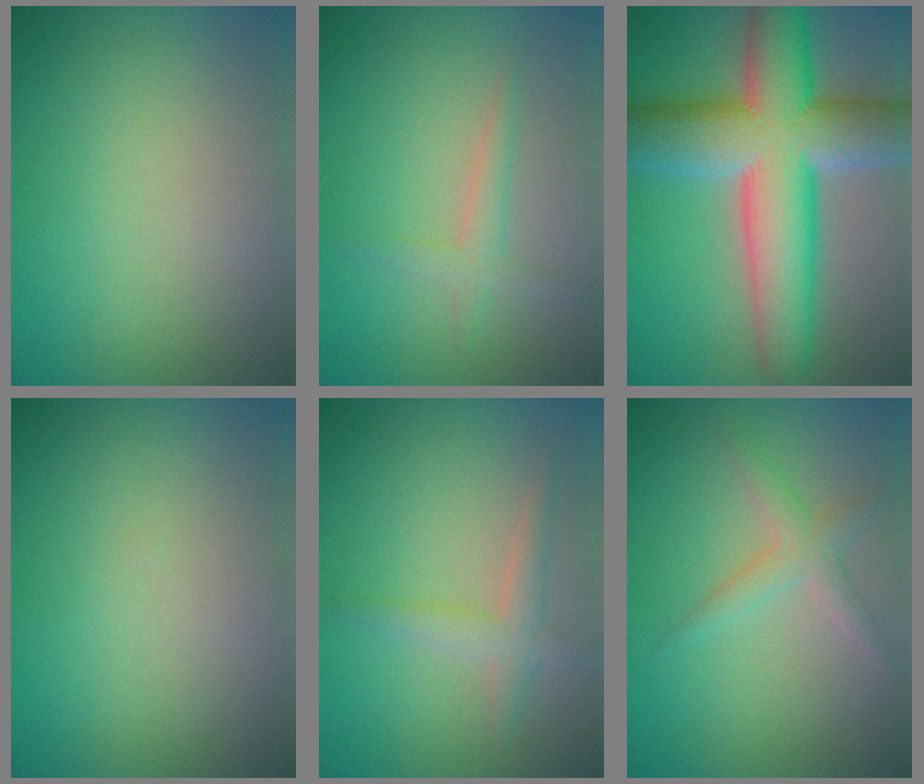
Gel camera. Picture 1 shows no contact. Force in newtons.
{"total": 2.0, "press": 2.0, "slide": 0.1}
{"total": 13.4, "press": 13.4, "slide": 0.4}
{"total": 0.0}
{"total": 2.5, "press": 2.5, "slide": 0.1}
{"total": 2.2, "press": 2.2, "slide": 0.1}